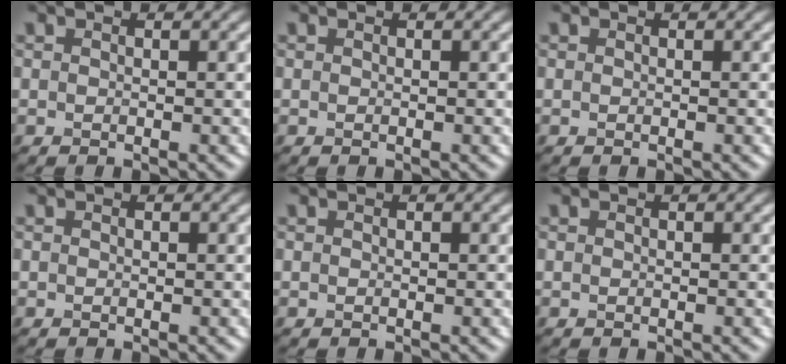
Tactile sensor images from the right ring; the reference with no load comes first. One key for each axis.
{"total": 0.0}
{"total": 0.0}
{"total": 0.0}
{"total": 0.0}
{"total": 0.0}